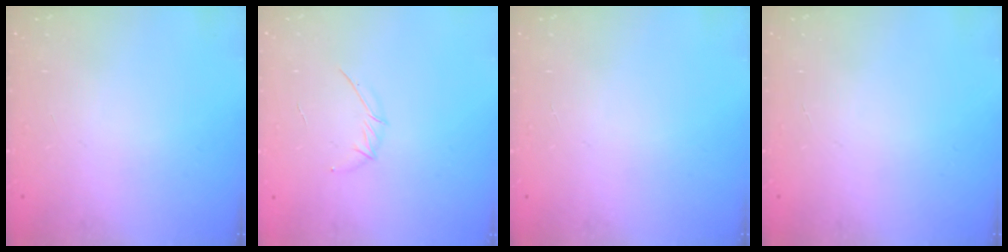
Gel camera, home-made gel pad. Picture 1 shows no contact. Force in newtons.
{"total": 3.9, "press": 3.8, "slide": 0.8}
{"total": 0.0}
{"total": 0.0}